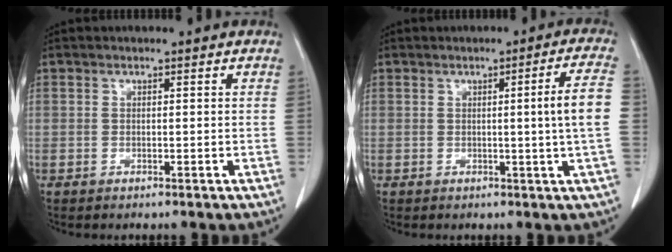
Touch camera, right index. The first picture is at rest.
{"total": 6.0, "force": [-0.2, -1.5, 5.8], "torque": [-0.079, -0.005, -0.003]}